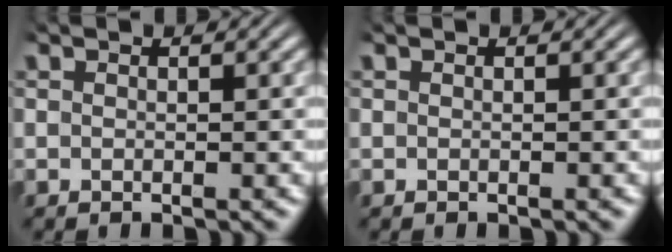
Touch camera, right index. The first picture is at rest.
{"total": 0.0}